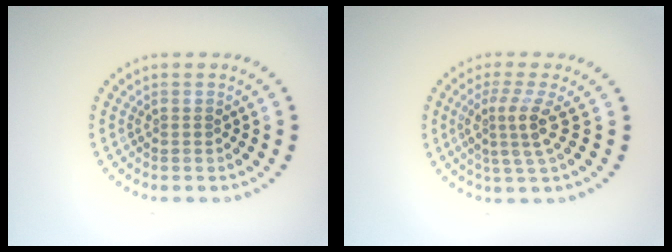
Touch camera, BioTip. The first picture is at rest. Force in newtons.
{"total": 3.1, "press": 2.2, "slide": 2.2}